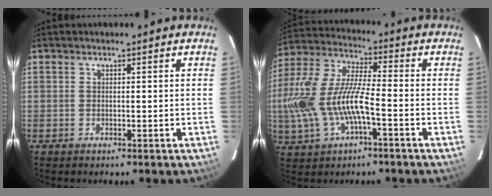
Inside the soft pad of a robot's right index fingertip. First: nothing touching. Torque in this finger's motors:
{"motor_torque": [0.68, -0.28, 1.05, 0.21]}